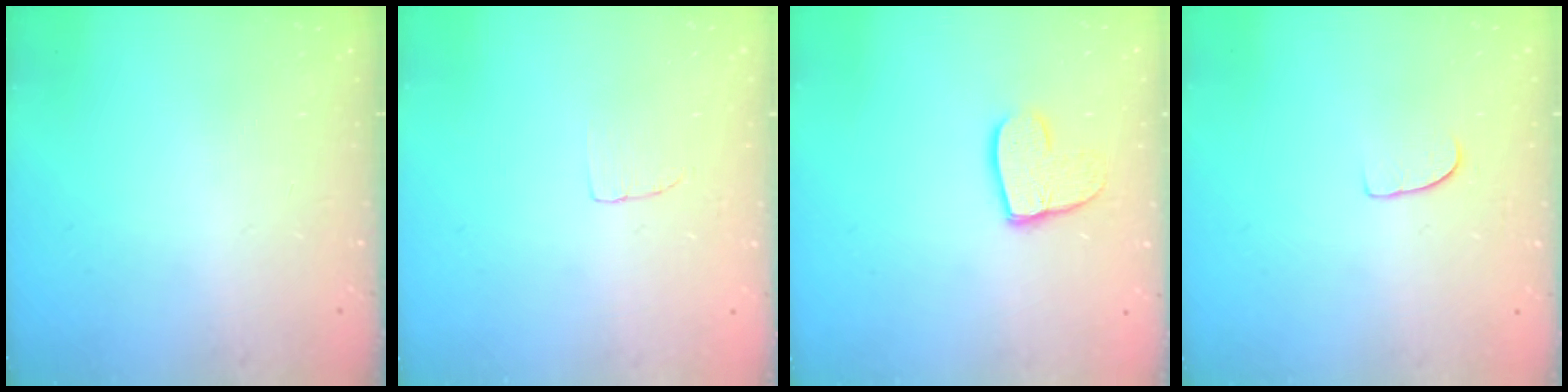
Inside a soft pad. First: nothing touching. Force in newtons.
{"total": 3.1, "press": 3.0, "slide": 0.3}
{"total": 10.9, "press": 10.8, "slide": 0.9}
{"total": 5.4, "press": 5.4, "slide": 0.3}